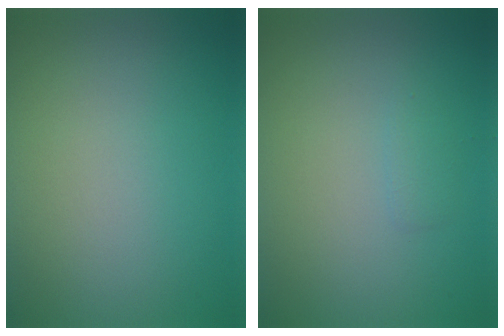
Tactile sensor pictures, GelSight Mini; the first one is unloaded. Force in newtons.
{"total": 0.7, "press": 0.7, "slide": 0.0}